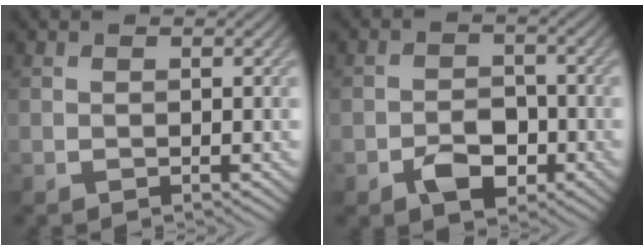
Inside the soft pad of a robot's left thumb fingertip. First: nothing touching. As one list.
[{"total": 4.6, "force": [-2.3, 3.1, 2.6], "torque": [-0.042, -0.002, -0.045]}]